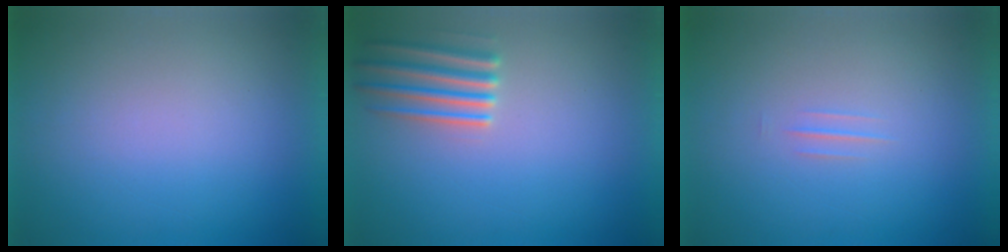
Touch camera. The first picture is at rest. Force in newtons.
{"total": 3.8}
{"total": 1.3}